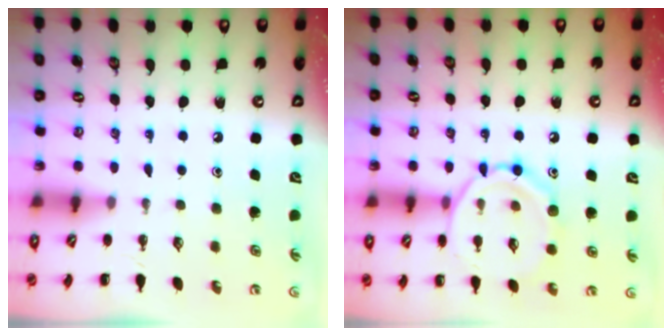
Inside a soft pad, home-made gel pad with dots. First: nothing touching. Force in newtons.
{"total": 11.7, "press": 11.7, "slide": 0.5}